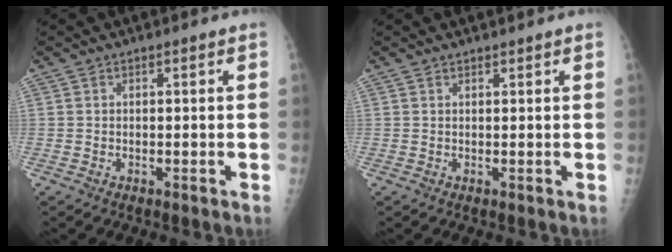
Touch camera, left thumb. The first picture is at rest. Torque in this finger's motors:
{"motor_torque": [-0.08, 0.06, 0.00, 0.01, 0.02]}